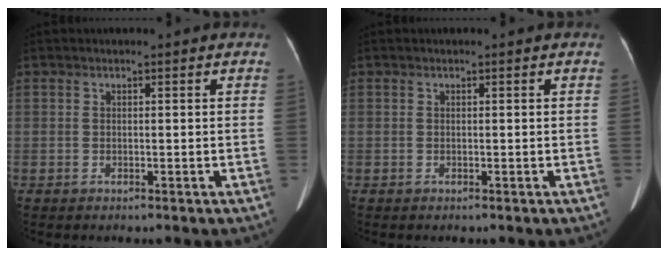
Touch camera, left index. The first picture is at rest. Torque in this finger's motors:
{"motor_torque": [0.05, 0.05, 0.04, 0.02]}